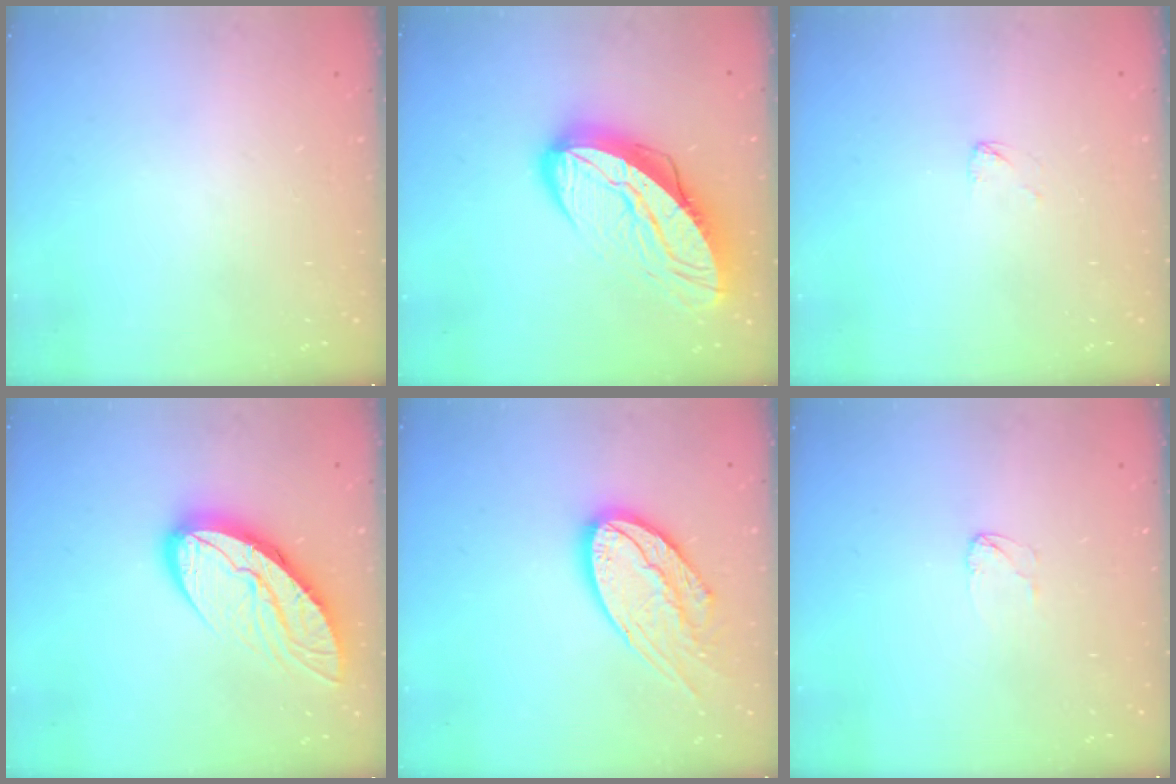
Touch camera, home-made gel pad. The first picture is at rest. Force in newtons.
{"total": 16.2, "press": 16.1, "slide": 1.3}
{"total": 1.9, "press": 1.9, "slide": 0.1}
{"total": 13.0, "press": 13.0, "slide": 1.1}
{"total": 18.4, "press": 18.3, "slide": 1.6}
{"total": 2.6, "press": 2.6, "slide": 0.2}